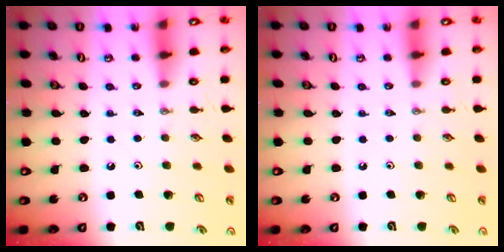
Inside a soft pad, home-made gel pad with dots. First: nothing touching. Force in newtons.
{"total": 0.0}